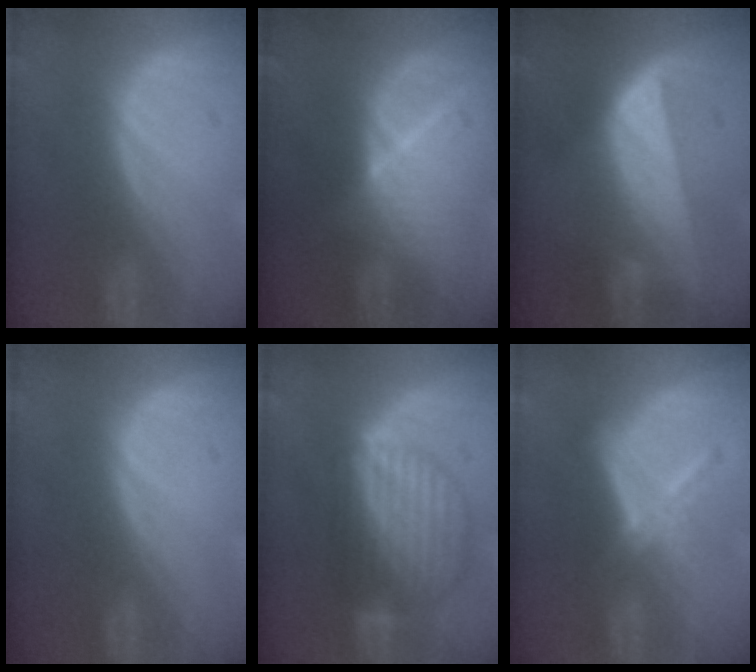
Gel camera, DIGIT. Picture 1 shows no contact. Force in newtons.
{"total": 8.0, "press": 7.3, "slide": 3.2}
{"total": 7.7, "press": 6.9, "slide": 3.5}
{"total": 0.0}
{"total": 8.8, "press": 7.8, "slide": 4.2}
{"total": 6.1, "press": 5.2, "slide": 3.2}